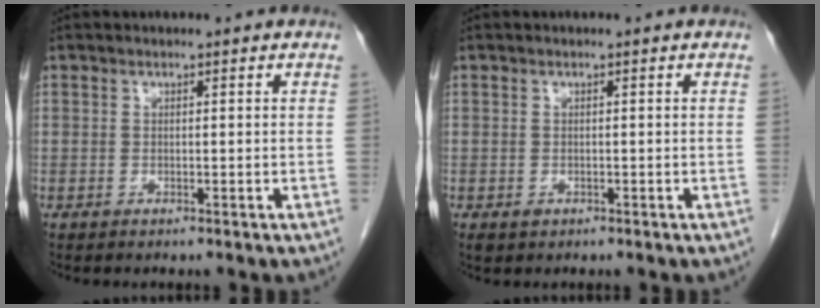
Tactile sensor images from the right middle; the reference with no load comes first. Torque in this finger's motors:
{"motor_torque": [0.27, -0.06, 0.00, 0.00]}